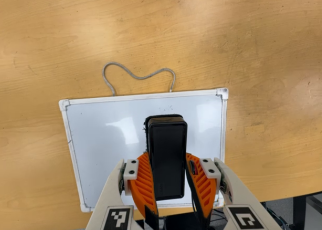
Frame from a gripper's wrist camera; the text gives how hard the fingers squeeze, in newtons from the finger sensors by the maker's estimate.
{"total": 5.2, "left": 4.9, "right": 5.6}